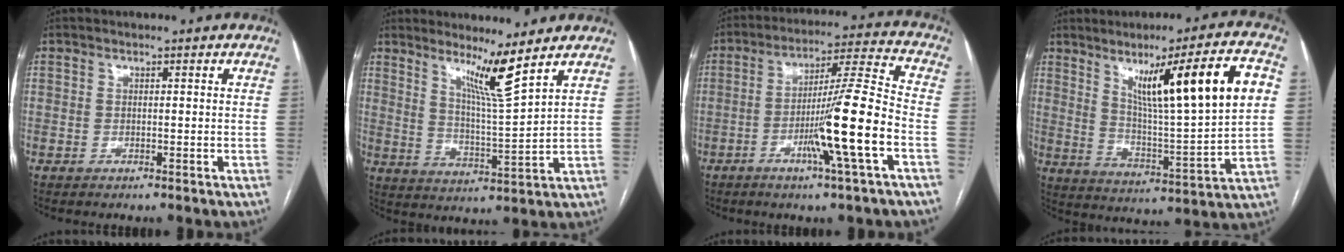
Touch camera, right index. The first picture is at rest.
{"total": 7.6, "force": [5.5, -1.7, 5.0], "torque": [-0.089, -0.026, 0.101]}
{"total": 13.6, "force": [-4.4, -1.3, 12.8], "torque": [-0.217, -0.004, -0.080]}
{"total": 18.3, "force": [6.4, 0.3, 17.2], "torque": [-0.262, 0.004, 0.100]}